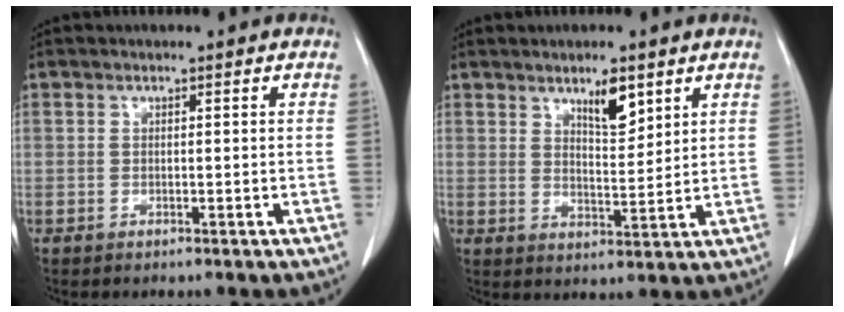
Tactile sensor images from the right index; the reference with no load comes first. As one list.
[{"total": 5.3, "force": [3.4, 1.5, 3.8], "torque": [-0.066, -0.005, 0.059]}]